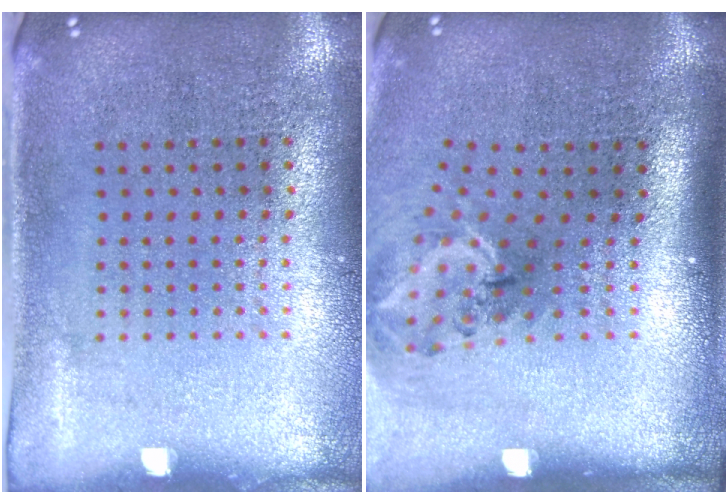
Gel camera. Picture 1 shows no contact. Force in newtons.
{"total": 1.9, "press": 1.3, "slide": 1.4}